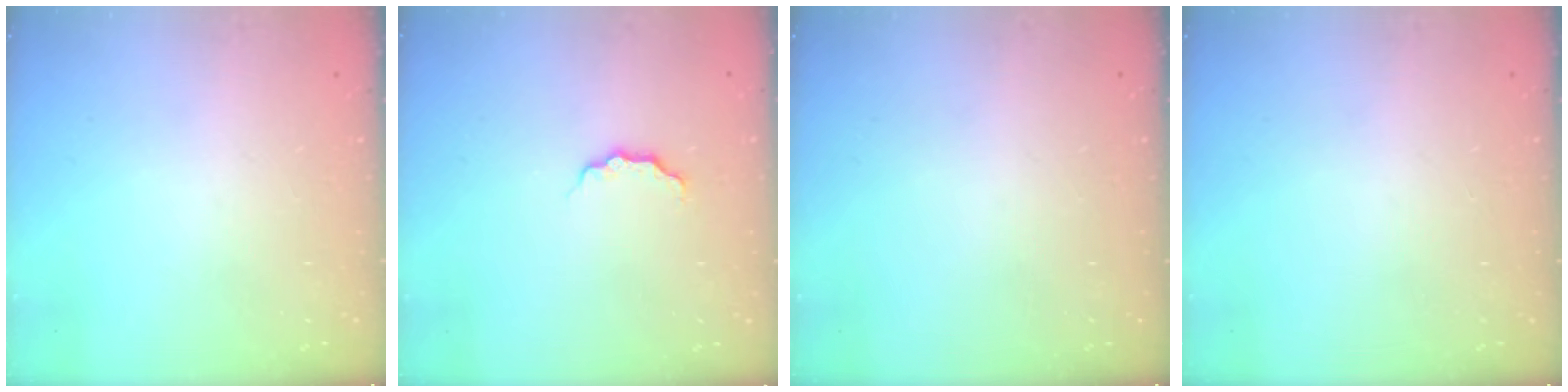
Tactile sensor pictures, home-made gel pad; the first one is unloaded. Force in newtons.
{"total": 3.5, "press": 3.5, "slide": 0.4}
{"total": 0.0}
{"total": 0.0}